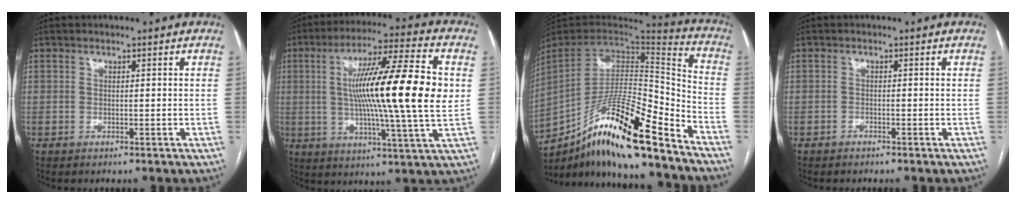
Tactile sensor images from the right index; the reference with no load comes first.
{"total": 19.8, "force": [1.9, 0.2, 19.8], "torque": [-0.324, 0.002, 0.016]}
{"total": 23.5, "force": [-17.2, 2.7, 15.8], "torque": [-0.259, -0.004, -0.297]}
{"total": 0.6, "force": [-0.6, 0.2, 0.1], "torque": [-0.005, 0.000, -0.012]}